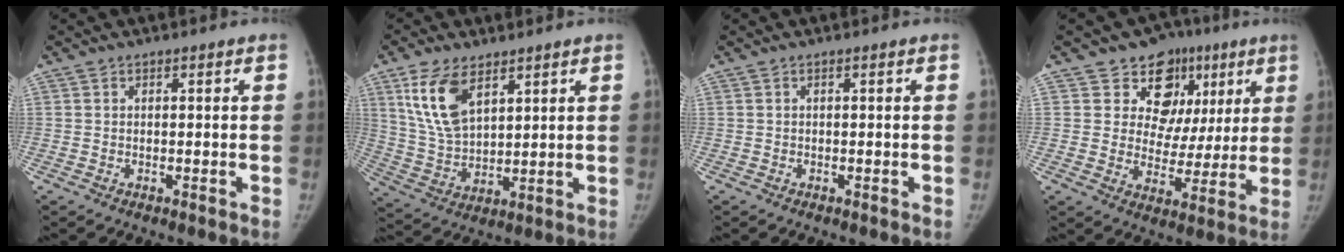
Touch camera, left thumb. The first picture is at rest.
{"total": 11.8, "force": [6.3, 6.2, 7.9], "torque": [-0.142, -0.024, 0.134]}
{"total": 0.0}
{"total": 13.7, "force": [6.8, 11.1, 4.4], "torque": [0.002, -0.006, 0.094]}